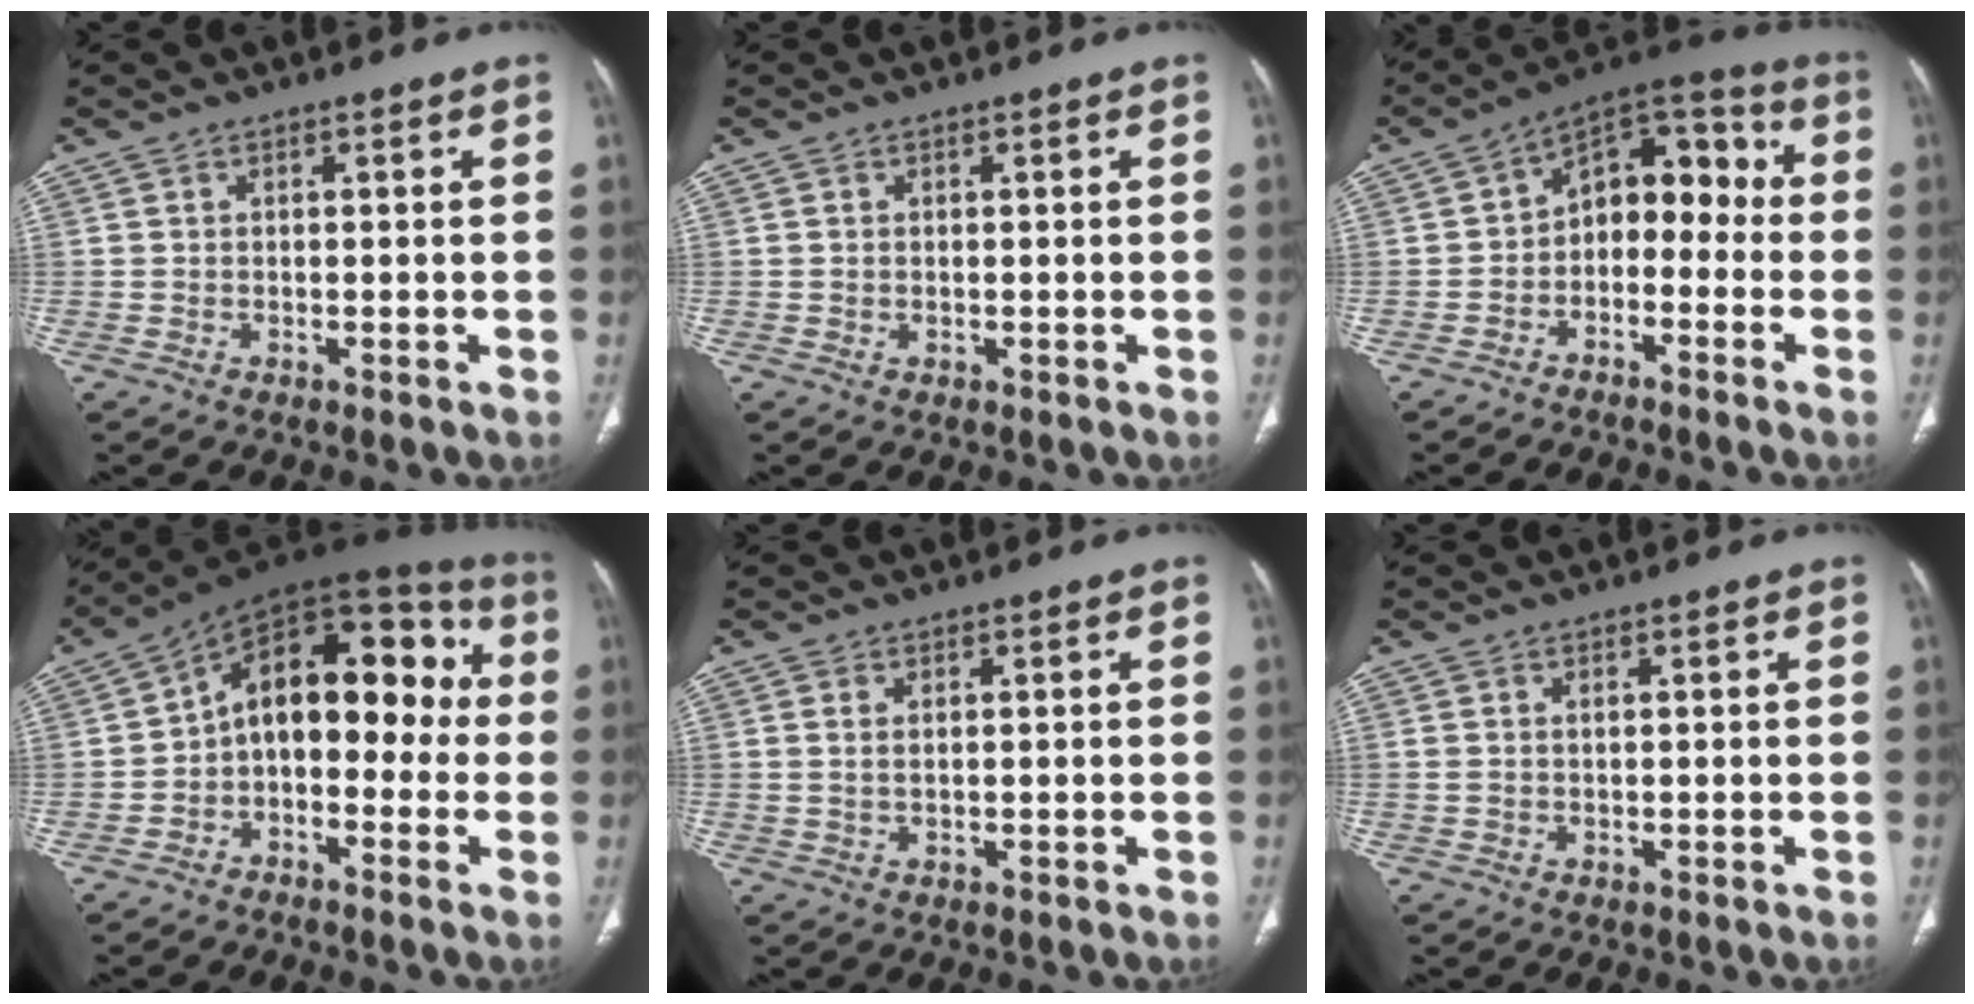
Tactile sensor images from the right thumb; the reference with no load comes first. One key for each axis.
{"total": 0.0}
{"total": 11.8, "fx": -1.8, "fy": 7.9, "fz": 8.5, "tx": -0.079, "ty": 0.058, "tz": -0.046}
{"total": 16.8, "fx": -0.6, "fy": 10.1, "fz": 13.5, "tx": -0.146, "ty": 0.061, "tz": -0.027}
{"total": 1.5, "fx": 0.5, "fy": 0.7, "fz": 1.3, "tx": -0.032, "ty": 0.001, "tz": 0.016}
{"total": 0.7, "fx": 0.3, "fy": 0.3, "fz": 0.6, "tx": -0.020, "ty": 0.010, "tz": 0.011}